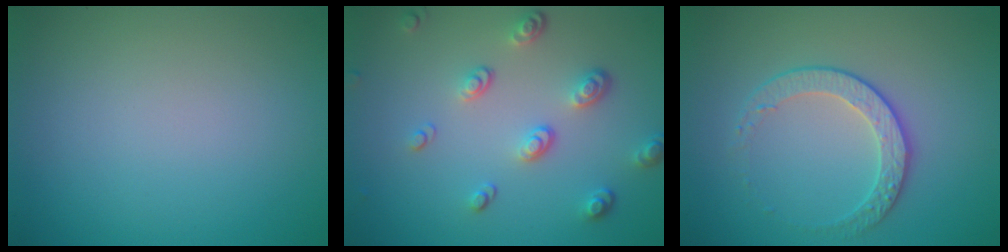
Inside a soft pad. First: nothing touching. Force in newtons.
{"total": 3.4, "press": 2.6, "slide": 2.1}
{"total": 2.4, "press": 1.9, "slide": 1.5}